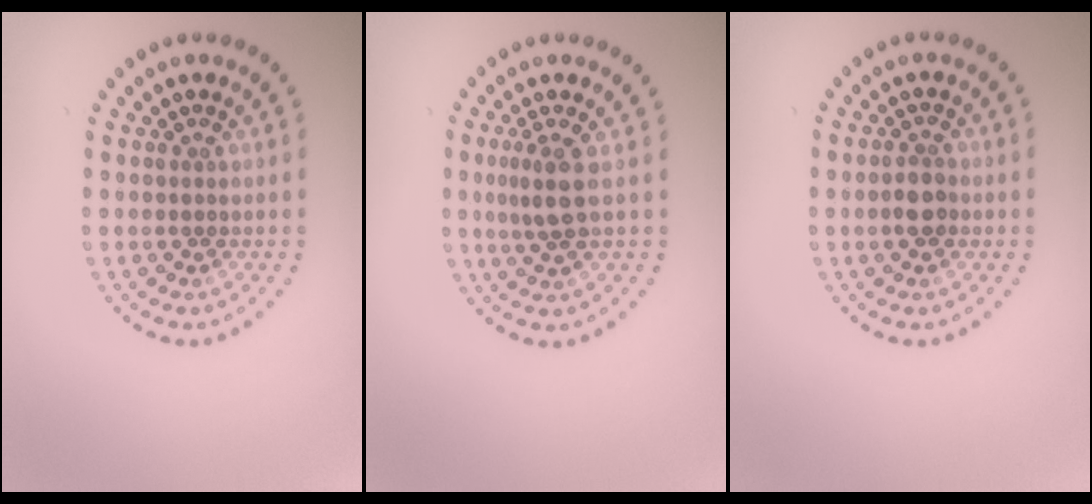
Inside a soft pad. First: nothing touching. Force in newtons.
{"total": 2.4, "press": 2.0, "slide": 1.3}
{"total": 1.9, "press": 1.8, "slide": 0.6}